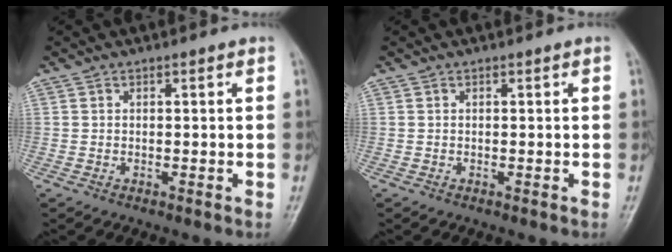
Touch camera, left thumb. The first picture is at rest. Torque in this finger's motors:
{"motor_torque": [0.00, 0.00, 0.01, -0.02, 0.00]}